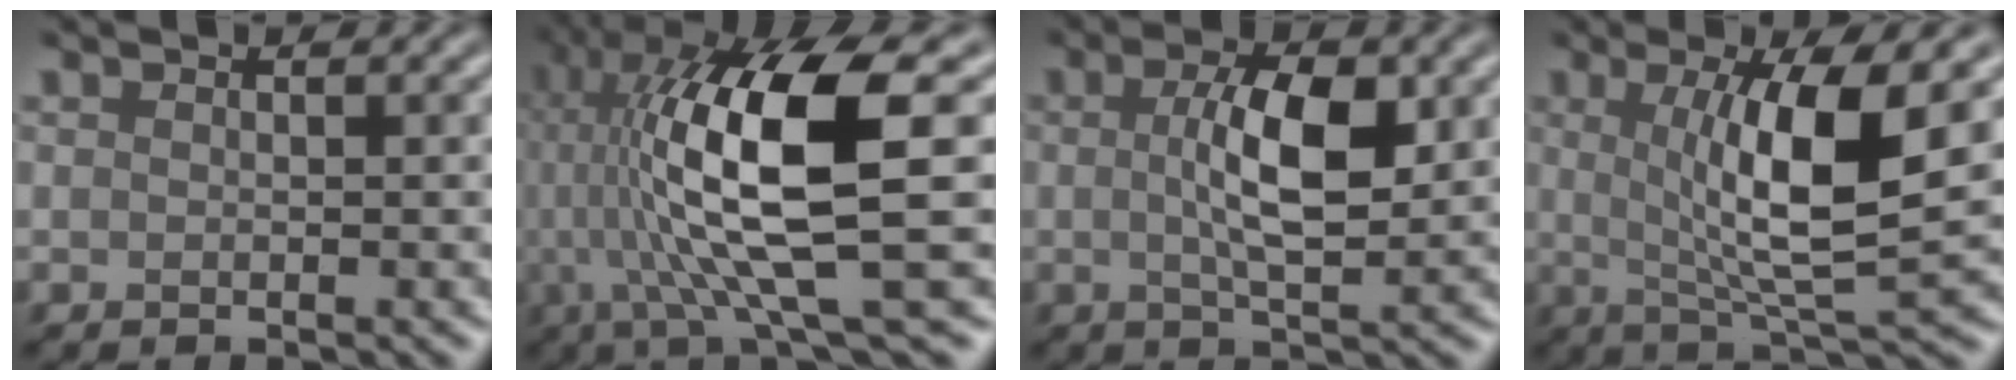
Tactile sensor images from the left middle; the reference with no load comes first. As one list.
[{"total": 13.1, "force": [0.9, 2.9, 12.8], "torque": [-0.224, 0.007, 0.024]}, {"total": 5.4, "force": [0.7, 1.8, 5.1], "torque": [-0.099, 0.001, 0.012]}, {"total": 8.1, "force": [1.3, 1.8, 7.8], "torque": [-0.120, -0.010, 0.024]}]